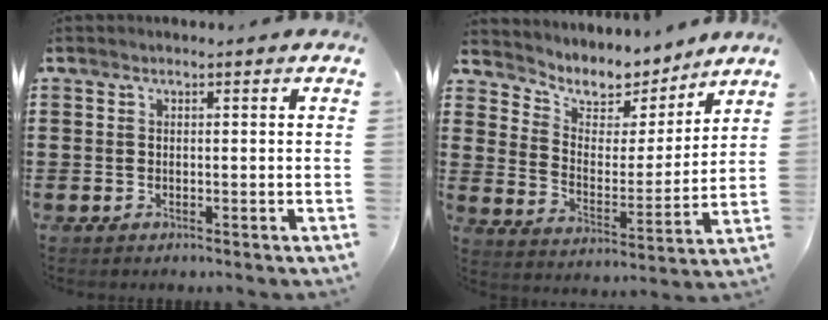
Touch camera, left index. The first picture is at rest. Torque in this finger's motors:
{"motor_torque": [0.20, -0.23, 0.12, 0.05]}